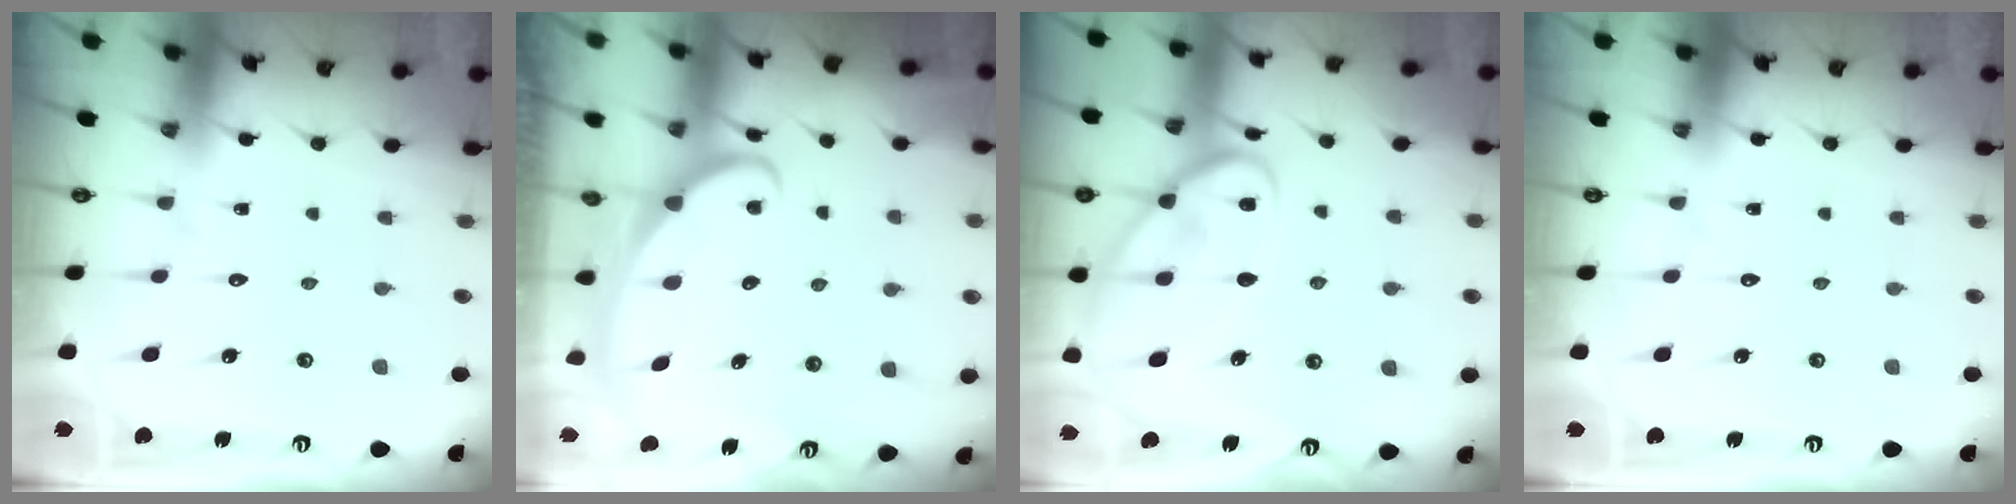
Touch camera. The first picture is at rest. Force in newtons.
{"total": 2.4, "press": 2.4, "slide": 0.4}
{"total": 11.6, "press": 11.6, "slide": 0.9}
{"total": 0.0}